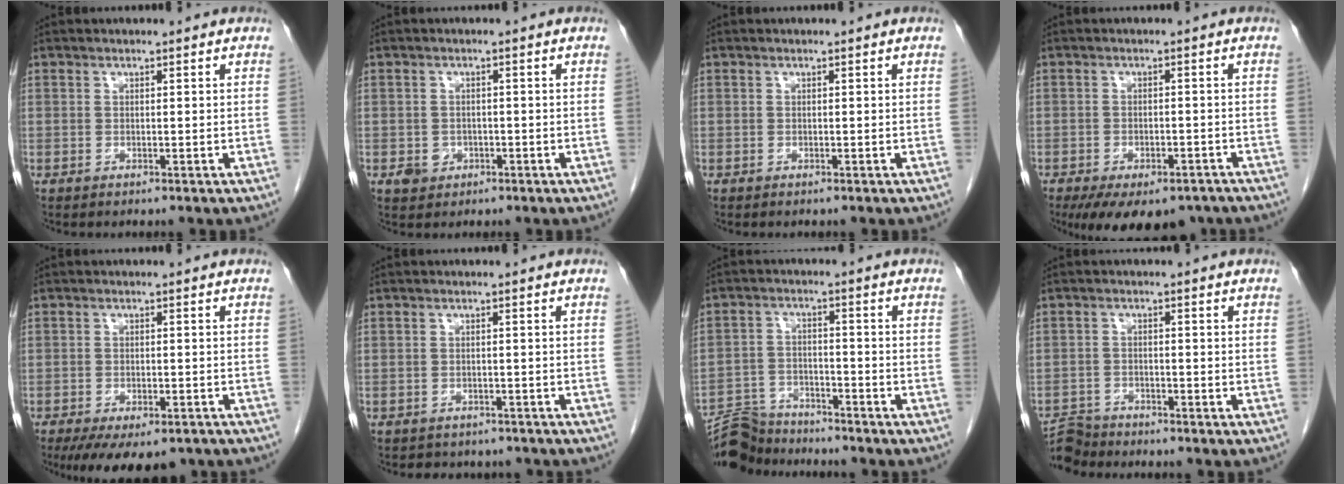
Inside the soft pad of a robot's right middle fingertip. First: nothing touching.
{"total": 2.5, "force": [-1.0, 2.2, 0.7], "torque": [-0.008, 0.006, -0.008]}
{"total": 0.0}
{"total": 13.4, "force": [-9.6, 6.4, 6.7], "torque": [-0.123, -0.014, -0.125]}
{"total": 10.7, "force": [-7.7, 4.6, 5.8], "torque": [-0.094, -0.014, -0.106]}
{"total": 5.6, "force": [-5.0, 2.4, 0.7], "torque": [-0.013, 0.004, -0.054]}
{"total": 8.4, "force": [-8.2, 1.9, 0.2], "torque": [-0.007, 0.006, -0.145]}
{"total": 5.3, "force": [-5.2, 1.1, -0.3], "torque": [0.009, -0.004, -0.097]}